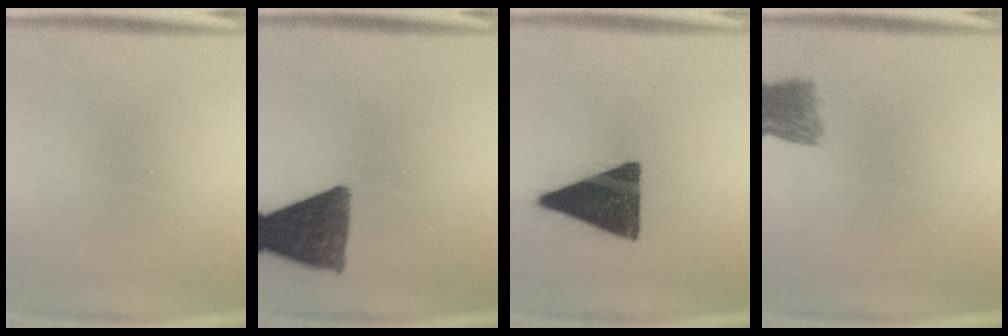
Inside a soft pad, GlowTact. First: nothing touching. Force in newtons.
{"total": 10.7}
{"total": 15.4}
{"total": 5.3}